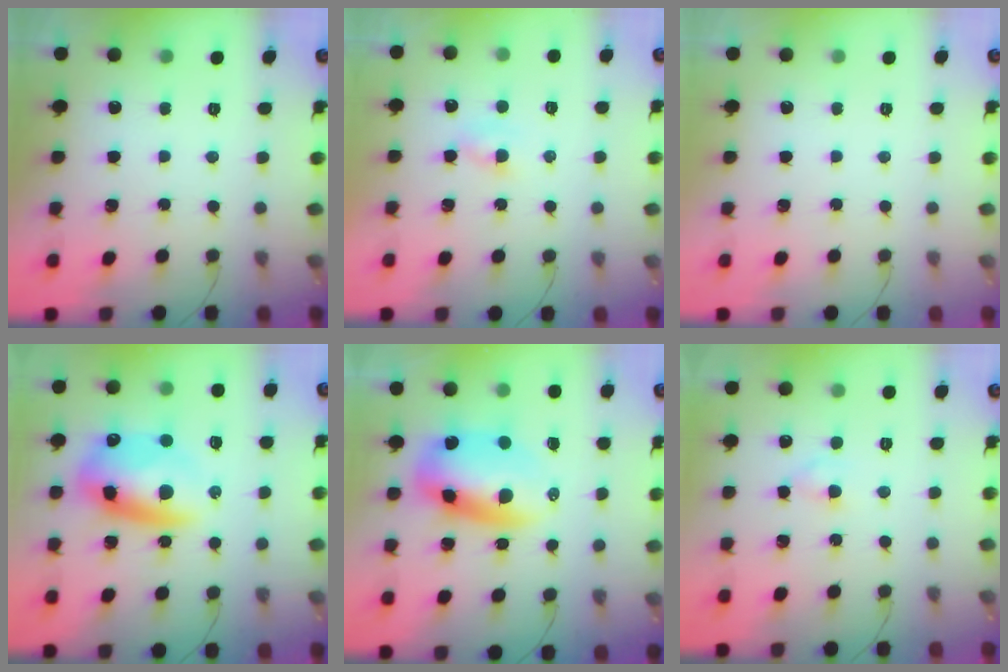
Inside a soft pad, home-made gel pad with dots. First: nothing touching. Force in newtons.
{"total": 1.6, "press": 1.4, "slide": 0.7}
{"total": 0.0}
{"total": 14.4, "press": 14.0, "slide": 3.4}
{"total": 11.5, "press": 11.2, "slide": 2.9}
{"total": 1.6, "press": 1.4, "slide": 0.9}